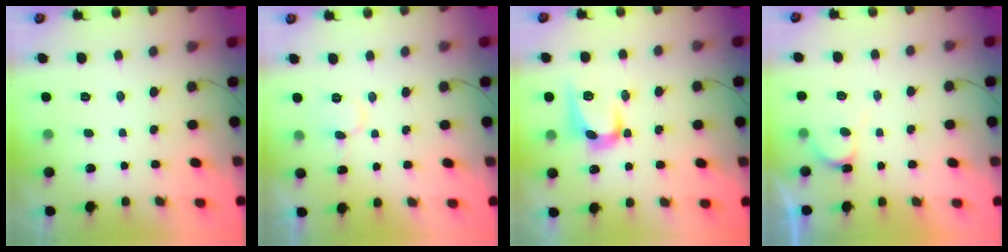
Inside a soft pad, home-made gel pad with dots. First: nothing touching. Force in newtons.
{"total": 5.2, "press": 5.1, "slide": 0.7}
{"total": 11.5, "press": 11.5, "slide": 0.3}
{"total": 4.0, "press": 3.9, "slide": 0.4}